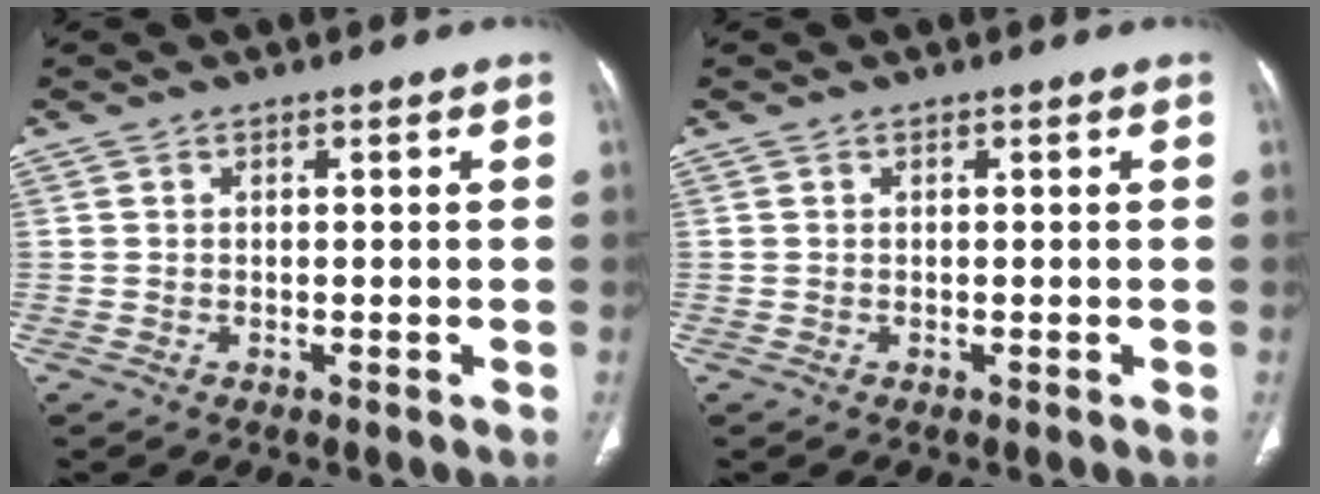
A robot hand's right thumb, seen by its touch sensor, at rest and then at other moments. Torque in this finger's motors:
{"motor_torque": [-0.02, 0.02, -0.34, -0.34, 0.01]}